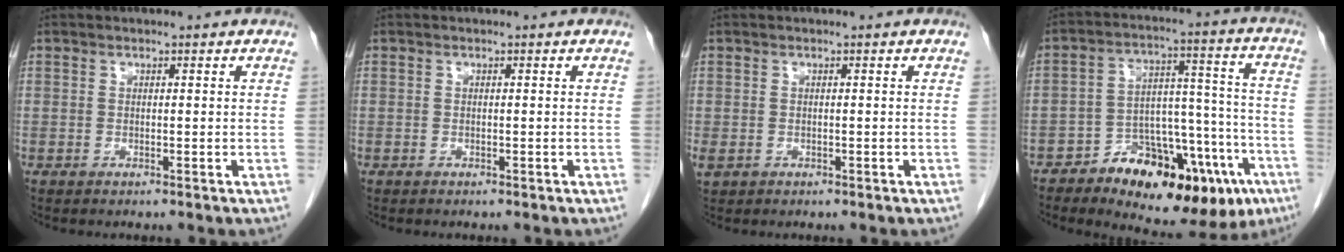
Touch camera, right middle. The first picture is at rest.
{"total": 0.0}
{"total": 1.2, "force": [-0.3, 1.0, 0.6], "torque": [-0.021, -0.001, 0.001]}
{"total": 20.1, "force": [-12.2, 8.3, 13.6], "torque": [-0.142, 0.055, -0.174]}